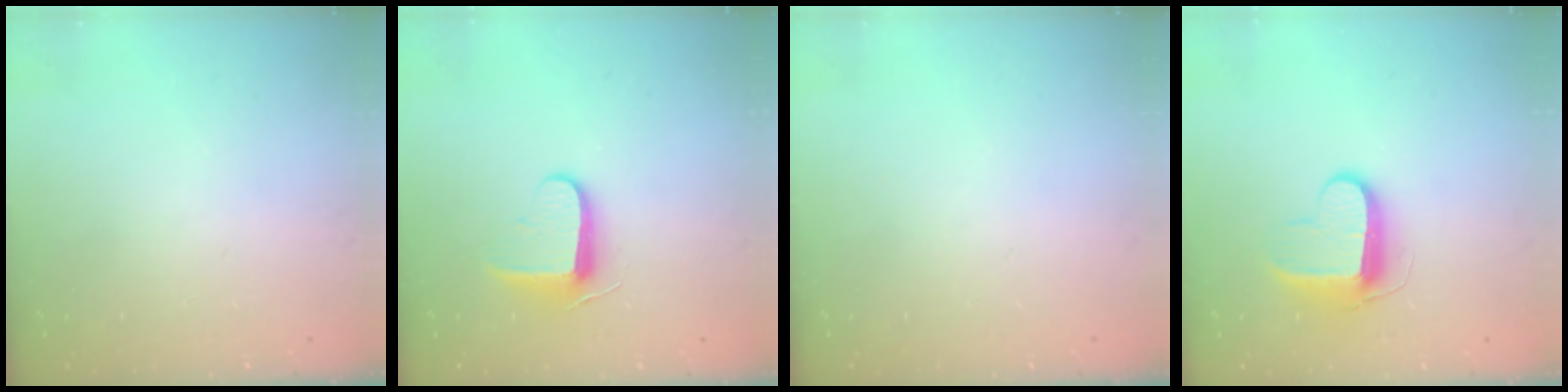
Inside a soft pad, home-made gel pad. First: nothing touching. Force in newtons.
{"total": 9.3, "press": 9.2, "slide": 1.5}
{"total": 0.0}
{"total": 9.7, "press": 9.7, "slide": 0.9}